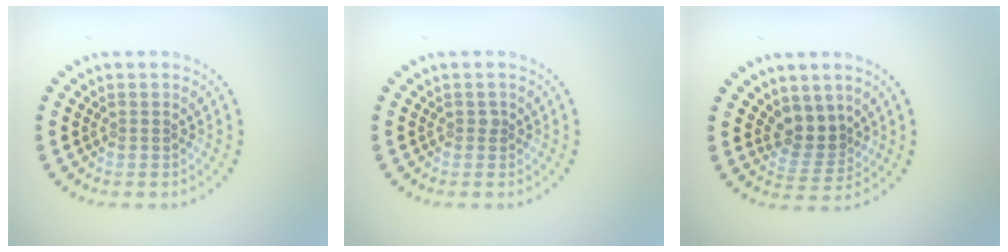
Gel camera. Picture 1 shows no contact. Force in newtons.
{"total": 0.5, "press": 0.4, "slide": 0.4}
{"total": 2.9, "press": 2.3, "slide": 1.8}